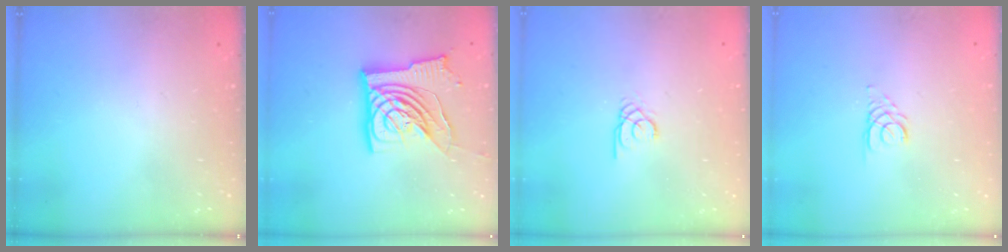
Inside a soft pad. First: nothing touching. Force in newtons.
{"total": 16.1, "press": 16.0, "slide": 1.8}
{"total": 1.9, "press": 1.9, "slide": 0.1}
{"total": 2.6, "press": 2.6, "slide": 0.2}